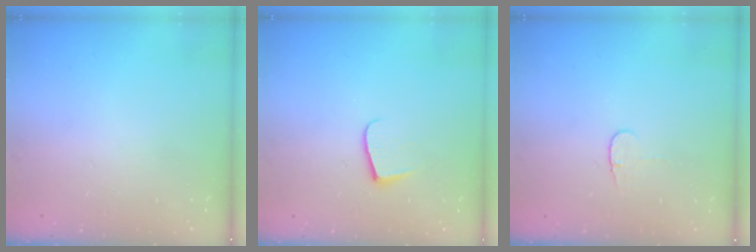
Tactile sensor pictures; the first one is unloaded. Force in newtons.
{"total": 7.7, "press": 7.7, "slide": 0.6}
{"total": 3.7, "press": 3.6, "slide": 0.4}